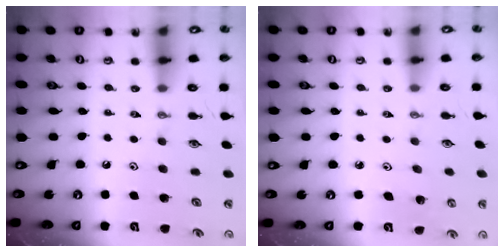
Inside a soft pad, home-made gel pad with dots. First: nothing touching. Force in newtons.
{"total": 3.6, "press": 3.5, "slide": 1.0}